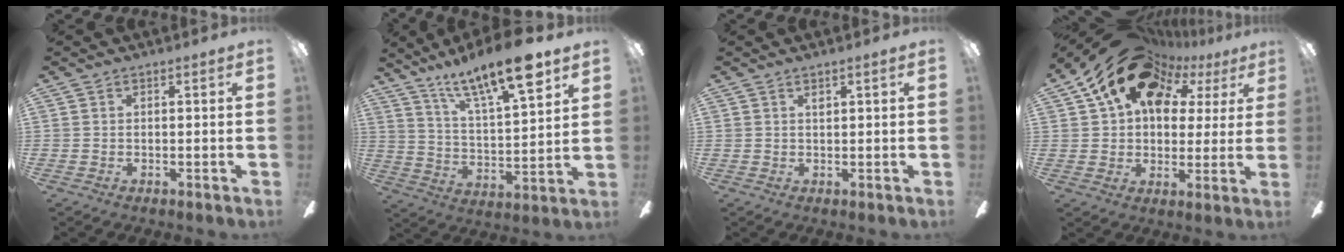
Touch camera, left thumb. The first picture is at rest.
{"total": 17.7, "force": [12.7, 4.7, 11.4], "torque": [-0.198, -0.067, 0.209]}
{"total": 0.9, "force": [0.7, 0.2, 0.6], "torque": [-0.014, 0.000, 0.012]}
{"total": 18.5, "force": [11.8, 11.3, 8.7], "torque": [-0.165, -0.062, 0.210]}